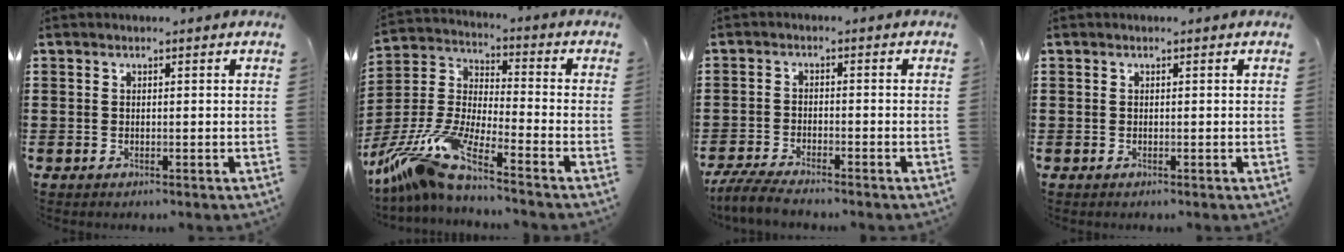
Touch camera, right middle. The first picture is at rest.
{"total": 11.4, "force": [-9.4, 0.7, 6.5], "torque": [-0.160, -0.005, -0.196]}
{"total": 4.5, "force": [-4.2, 0.5, 1.5], "torque": [-0.047, -0.010, -0.087]}
{"total": 0.0}